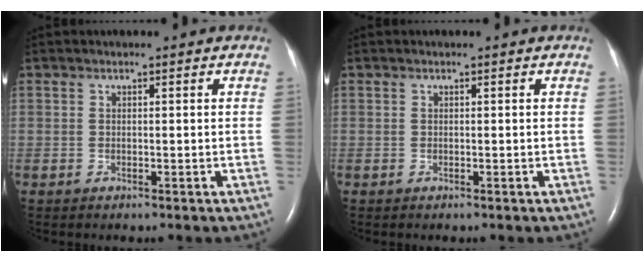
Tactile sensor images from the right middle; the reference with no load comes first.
{"total": 0.0}